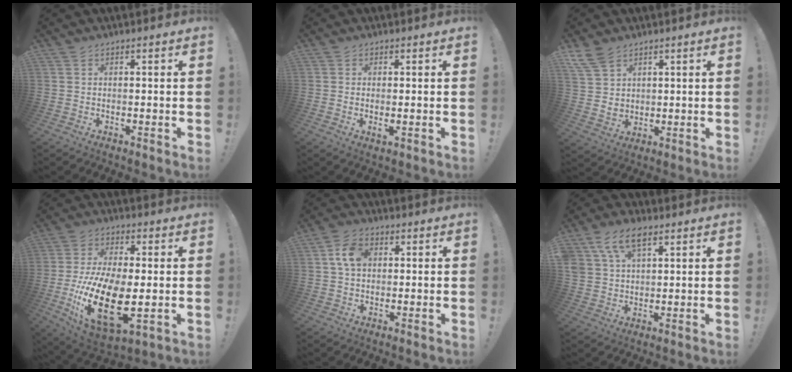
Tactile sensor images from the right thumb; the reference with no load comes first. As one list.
[{"total": 1.8, "force": [0.1, 0.5, 1.7], "torque": [-0.023, -0.002, 0.002]}, {"total": 8.1, "force": [5.3, 5.2, 3.3], "torque": [-0.061, -0.024, 0.108]}, {"total": 22.5, "force": [-4.2, 11.0, 19.1], "torque": [-0.376, 0.006, -0.060]}, {"total": 7.1, "force": [1.4, 4.9, 4.9], "torque": [-0.083, 0.011, 0.029]}, {"total": 9.3, "force": [4.9, 5.2, 5.9], "torque": [-0.108, -0.003, 0.095]}]